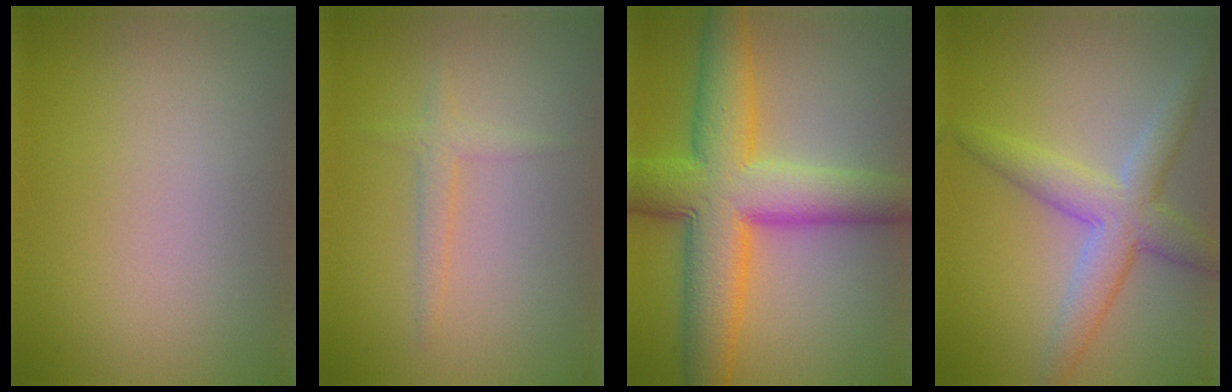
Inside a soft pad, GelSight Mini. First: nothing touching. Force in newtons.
{"total": 1.5, "press": 1.5, "slide": 0.0}
{"total": 11.1, "press": 11.1, "slide": 0.4}
{"total": 4.9, "press": 4.9, "slide": 0.1}